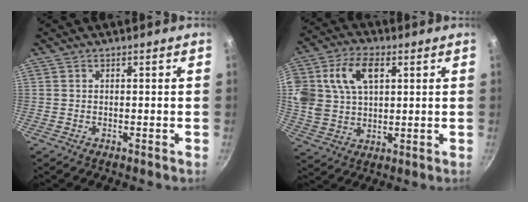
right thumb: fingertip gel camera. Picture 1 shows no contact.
{"total": 17.0, "force": [5.3, 11.5, 11.4], "torque": [-0.238, 0.014, 0.100]}